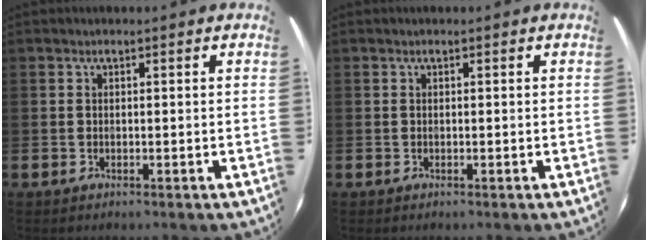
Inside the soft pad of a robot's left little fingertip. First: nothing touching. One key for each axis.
{"total": 0.0}